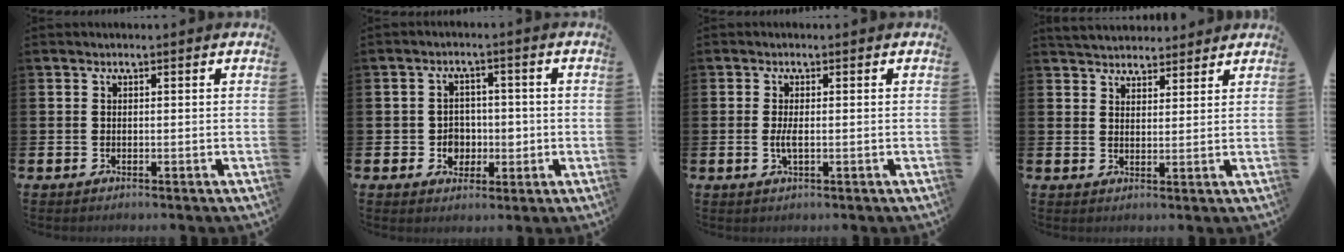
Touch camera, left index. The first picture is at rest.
{"total": 3.7, "force": [-0.4, 3.5, 1.1], "torque": [-0.015, -0.004, -0.017]}
{"total": 1.8, "force": [-0.2, 0.5, 1.8], "torque": [-0.037, 0.000, -0.003]}
{"total": 4.0, "force": [3.9, 1.0, -0.4], "torque": [-0.006, -0.020, 0.072]}